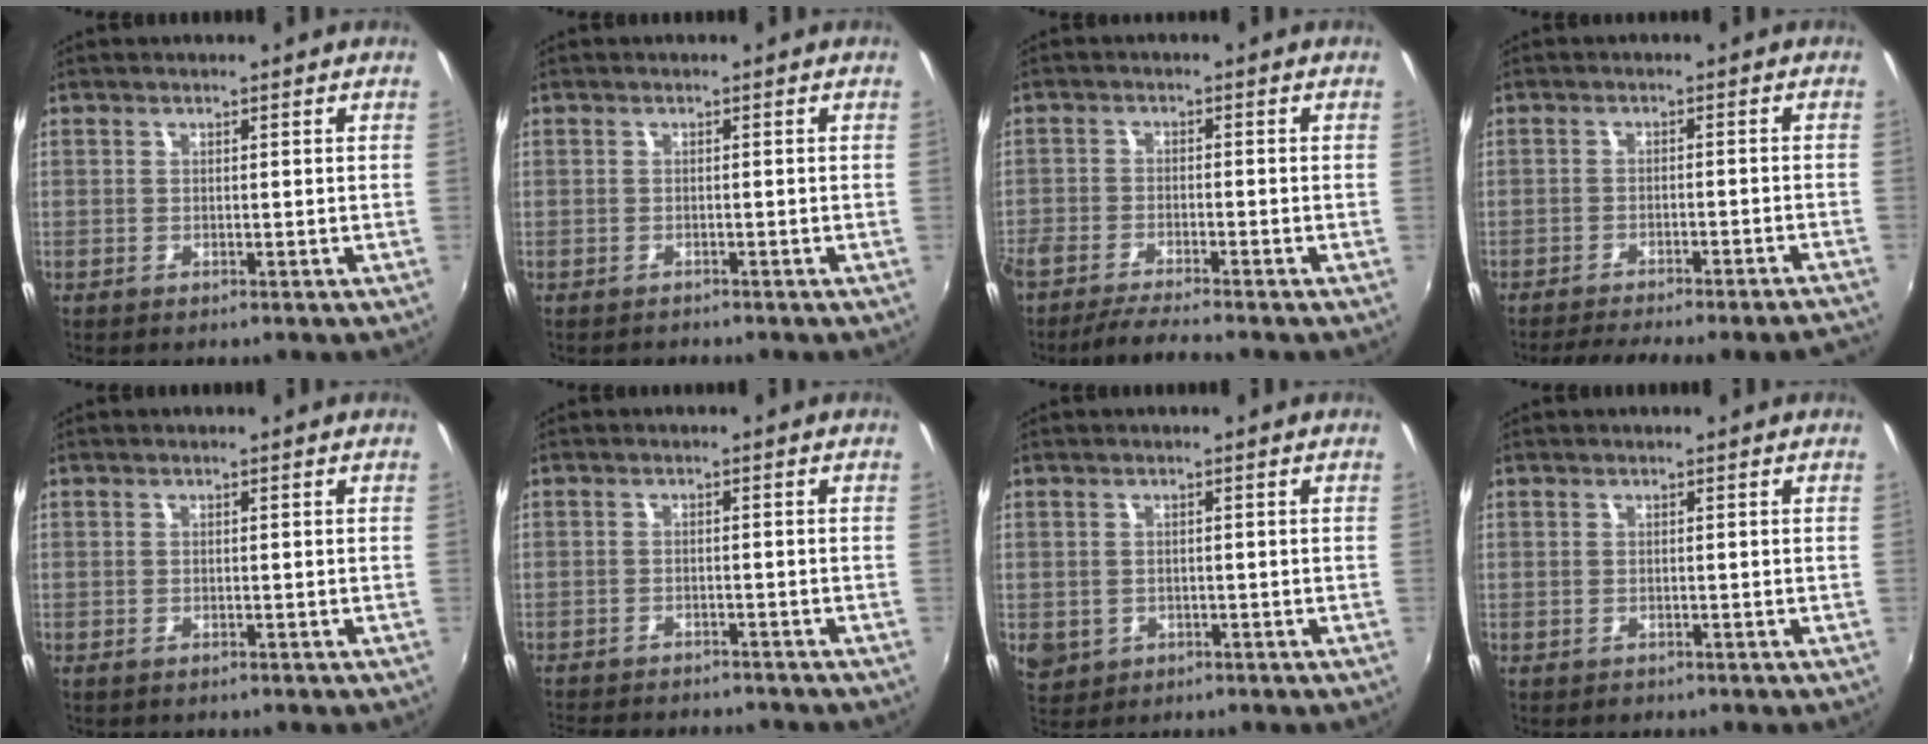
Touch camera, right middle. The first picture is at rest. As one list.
[{"total": 1.0, "force": [-0.9, 0.3, -0.2], "torque": [-0.001, -0.001, -0.016]}, {"total": 6.4, "force": [-5.7, 0.0, 2.8], "torque": [-0.079, -0.018, -0.106]}, {"total": 11.7, "force": [-10.8, -0.3, 4.6], "torque": [-0.085, -0.013, -0.146]}, {"total": 0.7, "force": [-0.6, 0.3, 0.1], "torque": [-0.004, -0.002, -0.010]}, {"total": 11.3, "force": [-10.2, 2.9, 4.1], "torque": [-0.100, -0.019, -0.153]}, {"total": 4.8, "force": [-1.0, 4.2, 2.0], "torque": [-0.046, -0.006, -0.008]}, {"total": 0.7, "force": [-0.5, 0.4, 0.0], "torque": [-0.001, -0.002, -0.008]}]